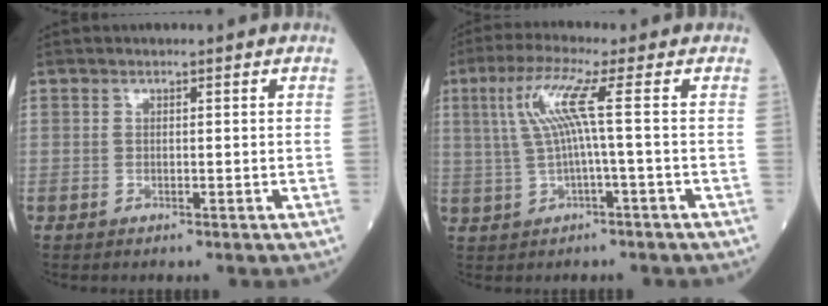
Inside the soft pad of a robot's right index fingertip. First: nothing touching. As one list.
[{"total": 6.5, "force": [1.0, -1.0, 6.4], "torque": [-0.134, 0.018, 0.029]}]